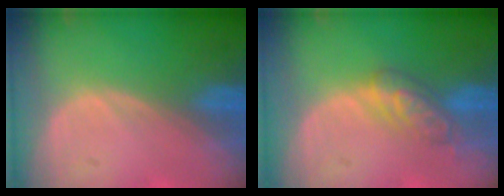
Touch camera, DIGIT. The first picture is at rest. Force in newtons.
{"total": 5.2, "press": 5.1, "slide": 0.8}